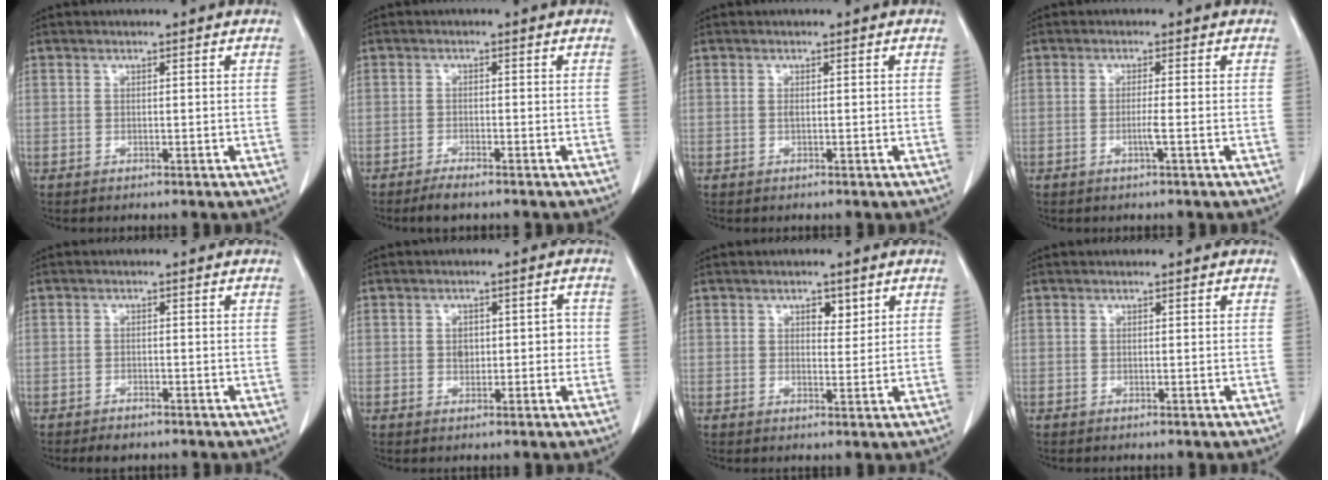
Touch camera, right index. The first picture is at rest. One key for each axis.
{"total": 2.7, "fx": -2.2, "fy": 0.3, "fz": 1.4, "tx": -0.029, "ty": -0.005, "tz": -0.040}
{"total": 0.8, "fx": 0.0, "fy": 0.3, "fz": 0.7, "tx": -0.016, "ty": -0.001, "tz": 0.002}
{"total": 1.8, "fx": -0.6, "fy": -0.4, "fz": 1.7, "tx": -0.034, "ty": -0.003, "tz": -0.012}
{"total": 2.3, "fx": -1.8, "fy": 0.9, "fz": 1.0, "tx": -0.015, "ty": -0.001, "tz": -0.024}
{"total": 3.8, "fx": 0.0, "fy": 2.4, "fz": 3.0, "tx": -0.039, "ty": 0.012, "tz": 0.004}
{"total": 2.3, "fx": 1.3, "fy": 1.3, "fz": 1.4, "tx": -0.017, "ty": -0.002, "tz": 0.020}
{"total": 0.0}